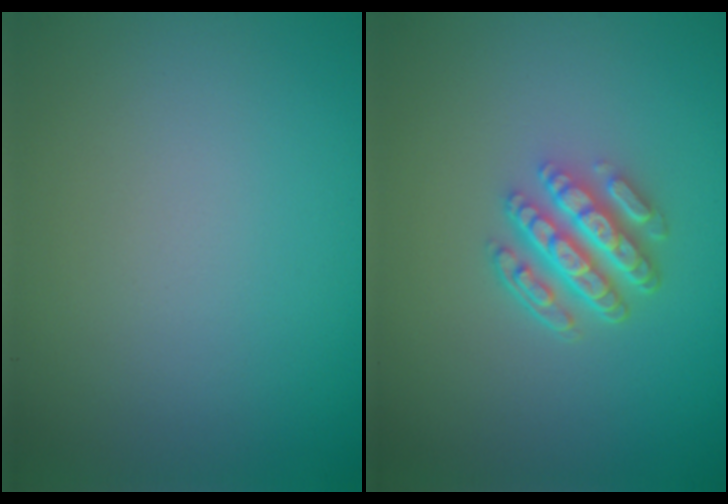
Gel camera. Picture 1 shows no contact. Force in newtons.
{"total": 4.8, "press": 3.5, "slide": 3.3}